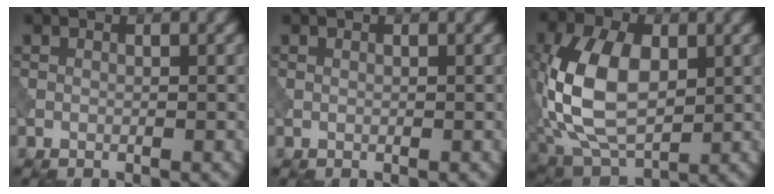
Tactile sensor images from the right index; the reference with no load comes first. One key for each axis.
{"total": 0.0}
{"total": 10.6, "fx": 0.5, "fy": 6.6, "fz": 8.3, "tx": -0.186, "ty": 0.007, "tz": 0.004}